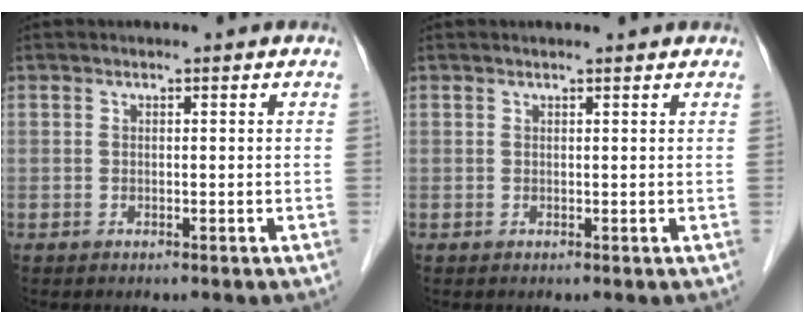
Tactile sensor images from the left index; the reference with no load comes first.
{"total": 1.9, "force": [1.8, 0.3, 0.7], "torque": [-0.014, 0.012, 0.018]}